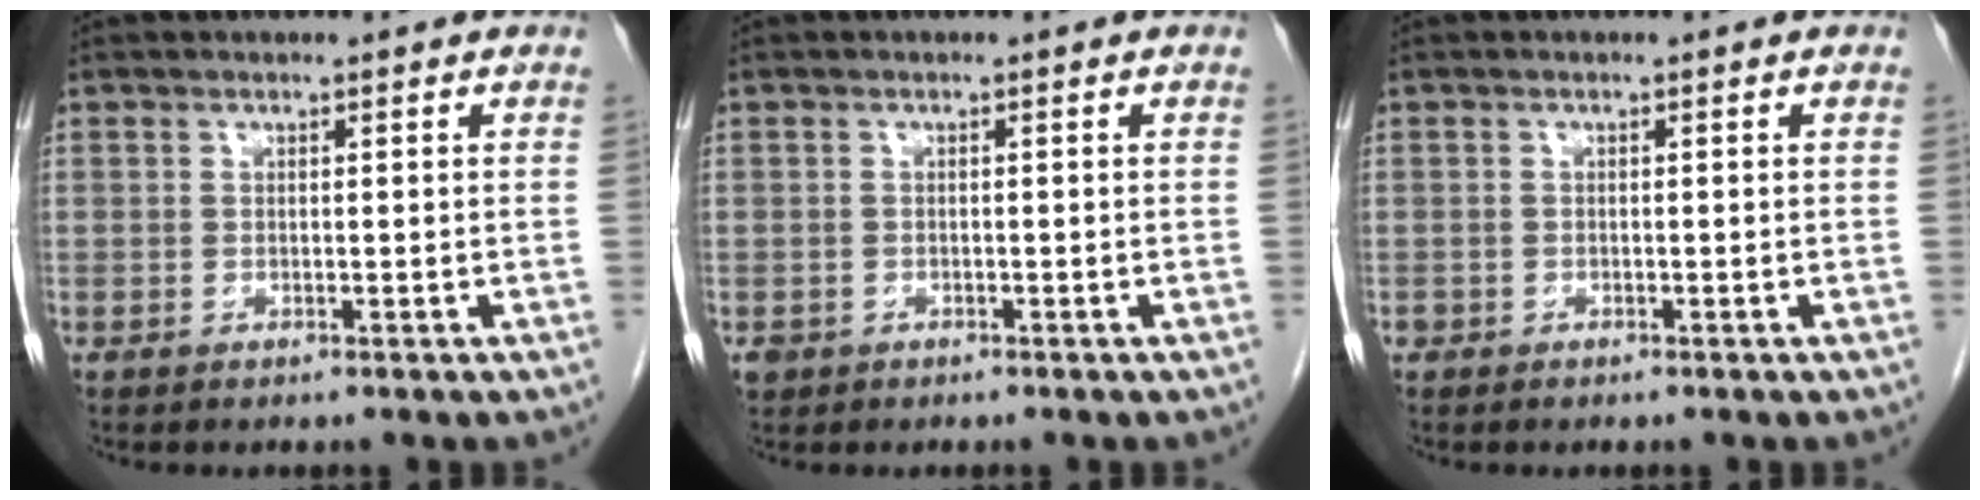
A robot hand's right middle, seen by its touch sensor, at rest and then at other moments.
{"total": 1.5, "force": [-0.7, 1.2, 0.3], "torque": [-0.008, 0.004, -0.008]}
{"total": 0.7, "force": [-0.4, 0.6, 0.1], "torque": [-0.005, 0.003, -0.007]}